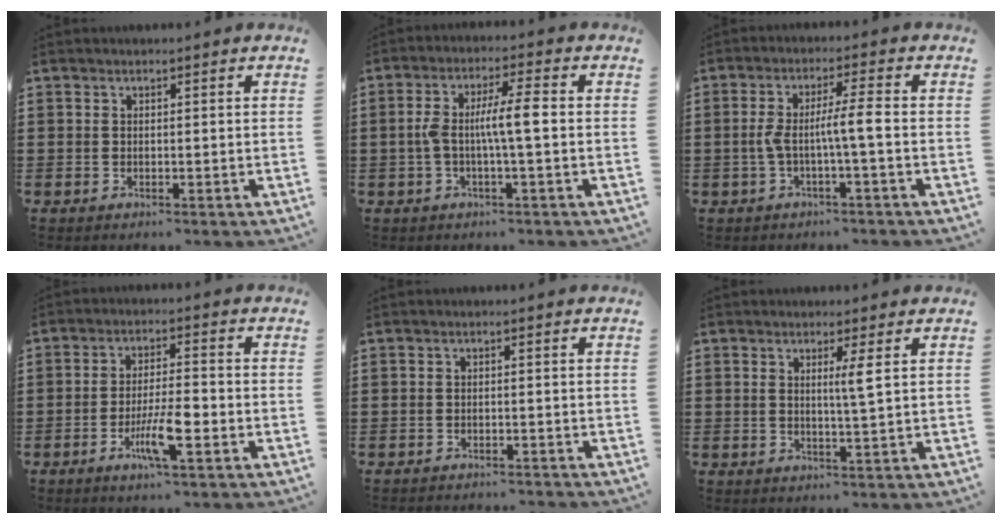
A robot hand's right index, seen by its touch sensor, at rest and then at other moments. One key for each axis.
{"total": 6.1, "fx": -0.4, "fy": 0.8, "fz": 6.0, "tx": -0.125, "ty": -0.004, "tz": -0.017}
{"total": 5.4, "fx": -0.9, "fy": 0.0, "fz": 5.3, "tx": -0.113, "ty": -0.006, "tz": -0.026}
{"total": 6.9, "fx": -2.6, "fy": 1.2, "fz": 6.2, "tx": -0.120, "ty": -0.008, "tz": -0.048}
{"total": 1.1, "fx": -1.1, "fy": -0.1, "fz": 0.0, "tx": -0.004, "ty": 0.000, "tz": -0.024}
{"total": 3.6, "fx": 1.1, "fy": -0.3, "fz": 3.4, "tx": -0.068, "ty": -0.006, "tz": 0.015}